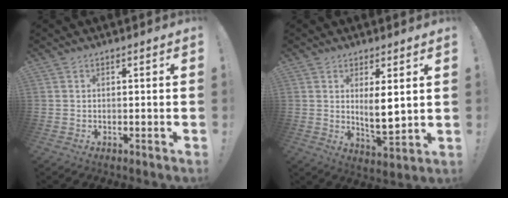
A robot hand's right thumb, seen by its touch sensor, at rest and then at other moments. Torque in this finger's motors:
{"motor_torque": [-0.42, 0.51, -0.13, 0.01, 0.27]}